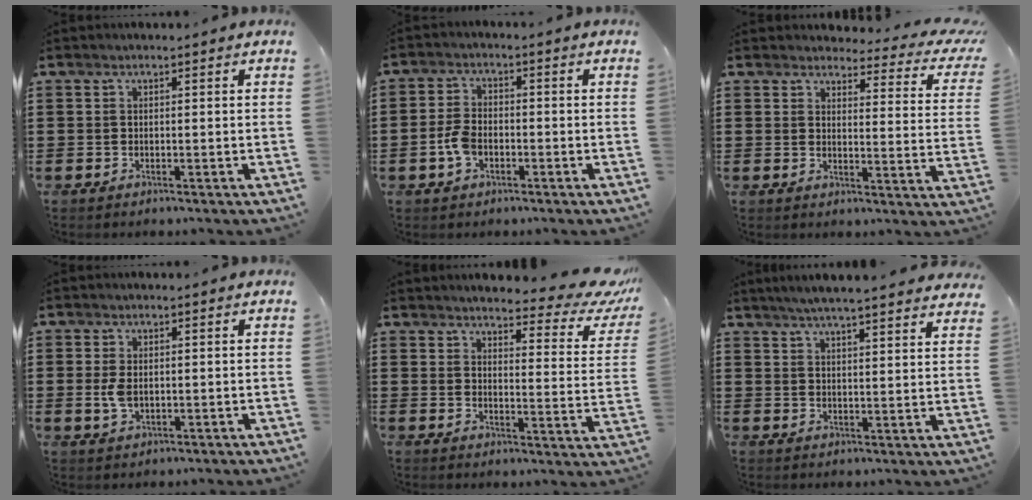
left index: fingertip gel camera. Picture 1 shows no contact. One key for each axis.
{"total": 4.3, "fx": -1.4, "fy": 2.6, "fz": 3.1, "tx": -0.083, "ty": -0.002, "tz": -0.031}
{"total": 3.9, "fx": 3.5, "fy": 0.8, "fz": 1.5, "tx": -0.033, "ty": -0.027, "tz": 0.055}
{"total": 3.1, "fx": 0.0, "fy": 1.8, "fz": 2.5, "tx": -0.073, "ty": -0.004, "tz": -0.008}
{"total": 5.1, "fx": 4.6, "fy": 0.7, "fz": 2.2, "tx": -0.043, "ty": -0.040, "tz": 0.071}
{"total": 4.8, "fx": 4.5, "fy": -0.4, "fz": 1.6, "tx": -0.045, "ty": -0.019, "tz": 0.080}